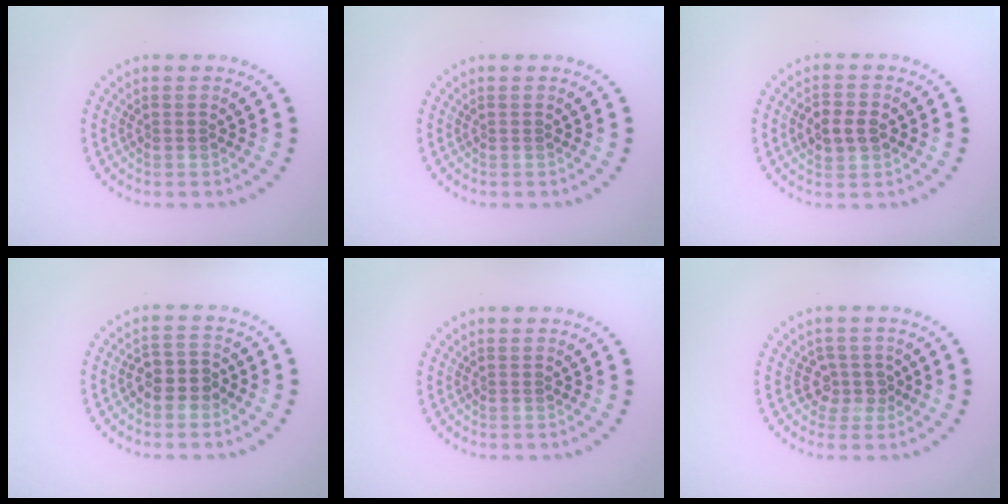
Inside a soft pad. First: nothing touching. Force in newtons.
{"total": 0.0}
{"total": 2.7, "press": 2.7, "slide": 0.1}
{"total": 2.5, "press": 2.3, "slide": 1.0}
{"total": 0.0}
{"total": 2.1, "press": 1.5, "slide": 1.5}